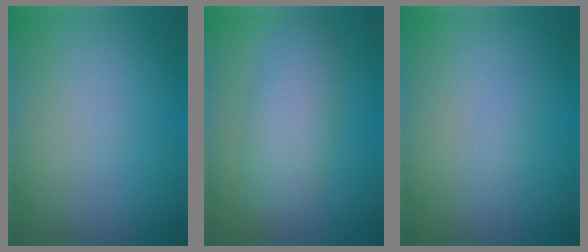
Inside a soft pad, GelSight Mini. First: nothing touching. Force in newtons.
{"total": 4.7, "press": 4.7, "slide": 0.1}
{"total": 0.7, "press": 0.7, "slide": 0.0}